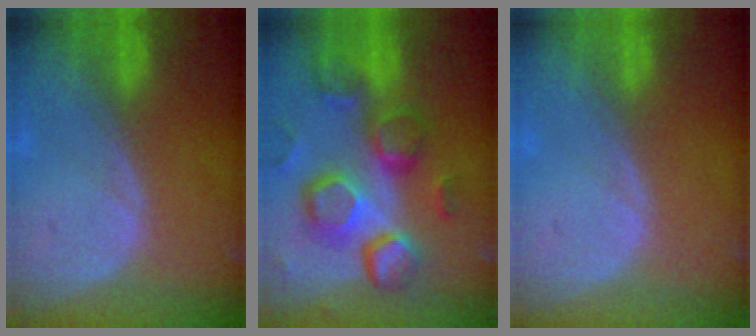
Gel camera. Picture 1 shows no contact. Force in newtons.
{"total": 12.8, "press": 11.2, "slide": 6.2}
{"total": 0.0}